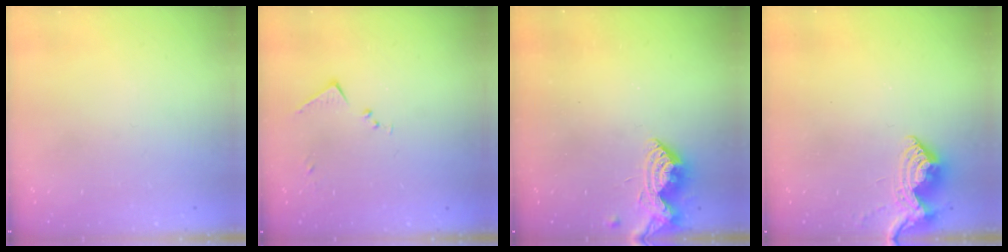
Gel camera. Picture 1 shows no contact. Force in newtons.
{"total": 6.2, "press": 6.1, "slide": 0.7}
{"total": 7.6, "press": 7.6, "slide": 0.5}
{"total": 10.4, "press": 10.4, "slide": 0.2}